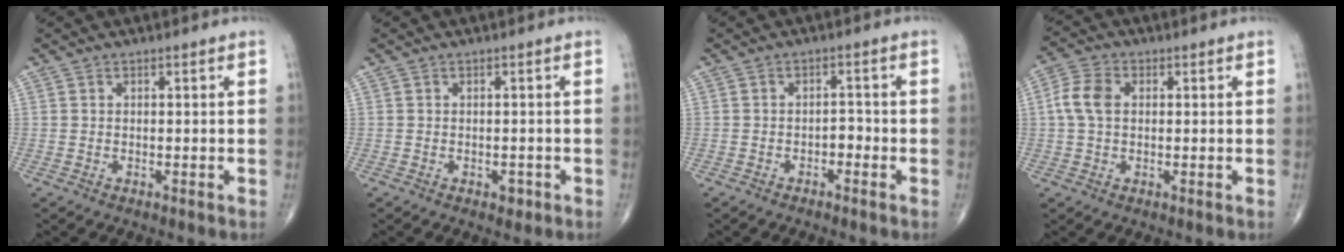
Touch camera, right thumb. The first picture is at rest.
{"total": 1.4, "force": [-0.7, 0.9, 0.8], "torque": [-0.005, 0.001, -0.009]}
{"total": 2.0, "force": [-1.1, 1.2, 1.1], "torque": [-0.006, 0.014, -0.021]}
{"total": 5.8, "force": [0.7, 3.9, 4.2], "torque": [-0.094, 0.014, 0.007]}